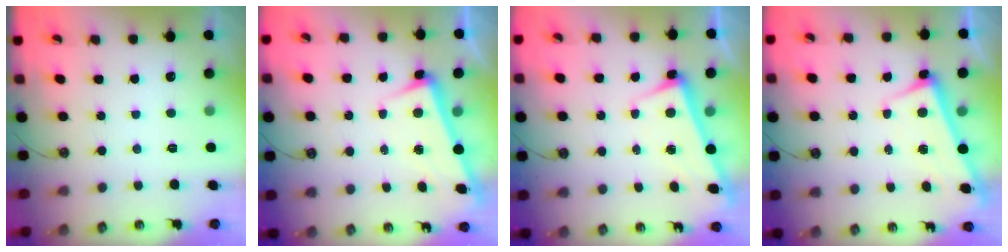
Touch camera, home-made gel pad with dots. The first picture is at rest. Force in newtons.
{"total": 3.4, "press": 3.2, "slide": 1.1}
{"total": 2.5, "press": 2.4, "slide": 0.7}
{"total": 2.9, "press": 2.9, "slide": 0.4}